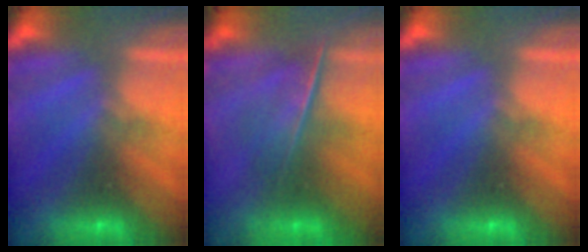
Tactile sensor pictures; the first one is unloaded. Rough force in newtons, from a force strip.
{"total": 2.3}
{"total": 0.0}